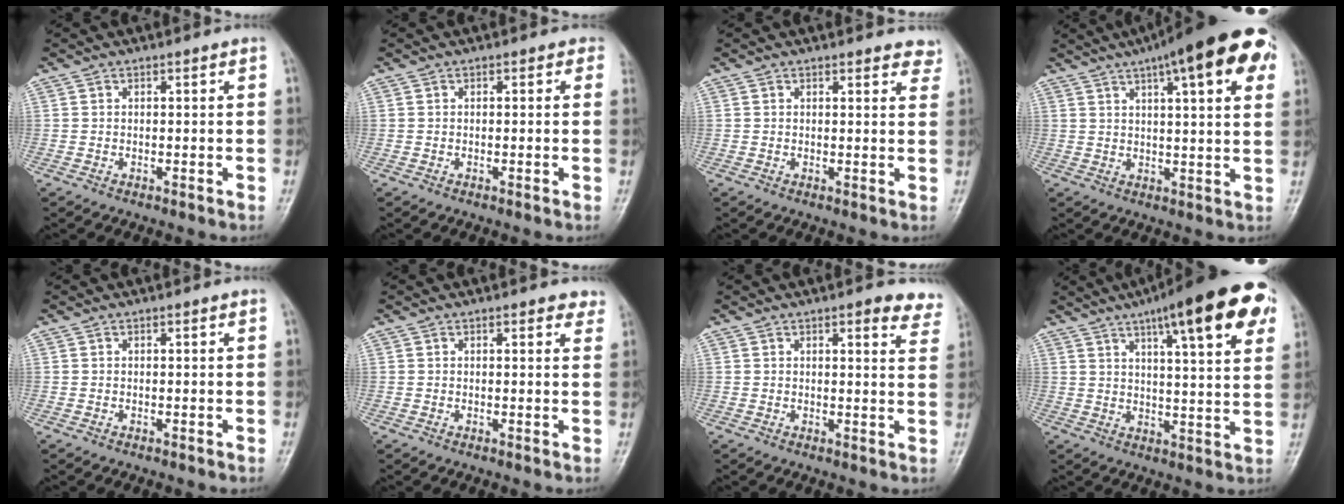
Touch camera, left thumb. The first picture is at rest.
{"total": 0.7, "force": [0.2, 0.6, 0.3], "torque": [0.014, 0.003, -0.010]}
{"total": 4.0, "force": [3.5, 1.5, 1.2], "torque": [0.015, -0.015, 0.025]}
{"total": 20.1, "force": [10.0, 5.2, 16.5], "torque": [-0.221, 0.009, 0.130]}
{"total": 0.0}
{"total": 2.6, "force": [1.9, 1.2, 1.2], "torque": [0.009, -0.004, 0.015]}
{"total": 6.3, "force": [4.8, 2.1, 3.5], "torque": [-0.012, -0.021, 0.042]}
{"total": 19.9, "force": [10.2, 4.4, 16.5], "torque": [-0.213, -0.012, 0.139]}